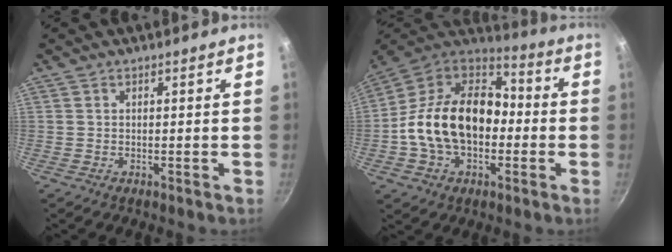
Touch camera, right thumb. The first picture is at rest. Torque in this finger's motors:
{"motor_torque": [2.47, 2.46, 0.57, -0.48, 0.34]}